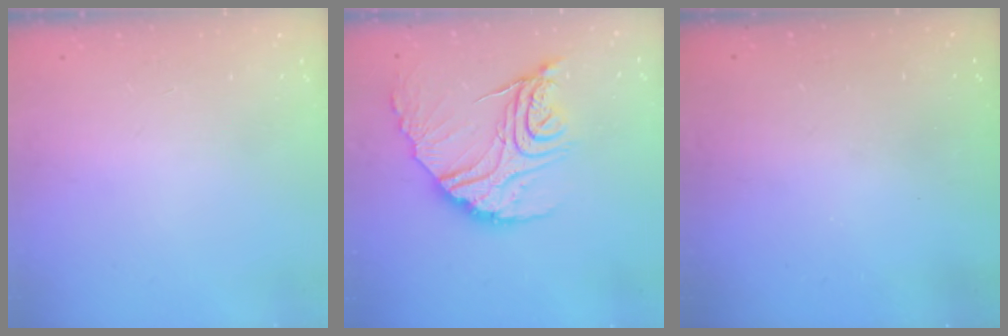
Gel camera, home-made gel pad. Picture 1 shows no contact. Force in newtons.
{"total": 18.3, "press": 18.2, "slide": 1.5}
{"total": 3.4, "press": 3.4, "slide": 0.1}